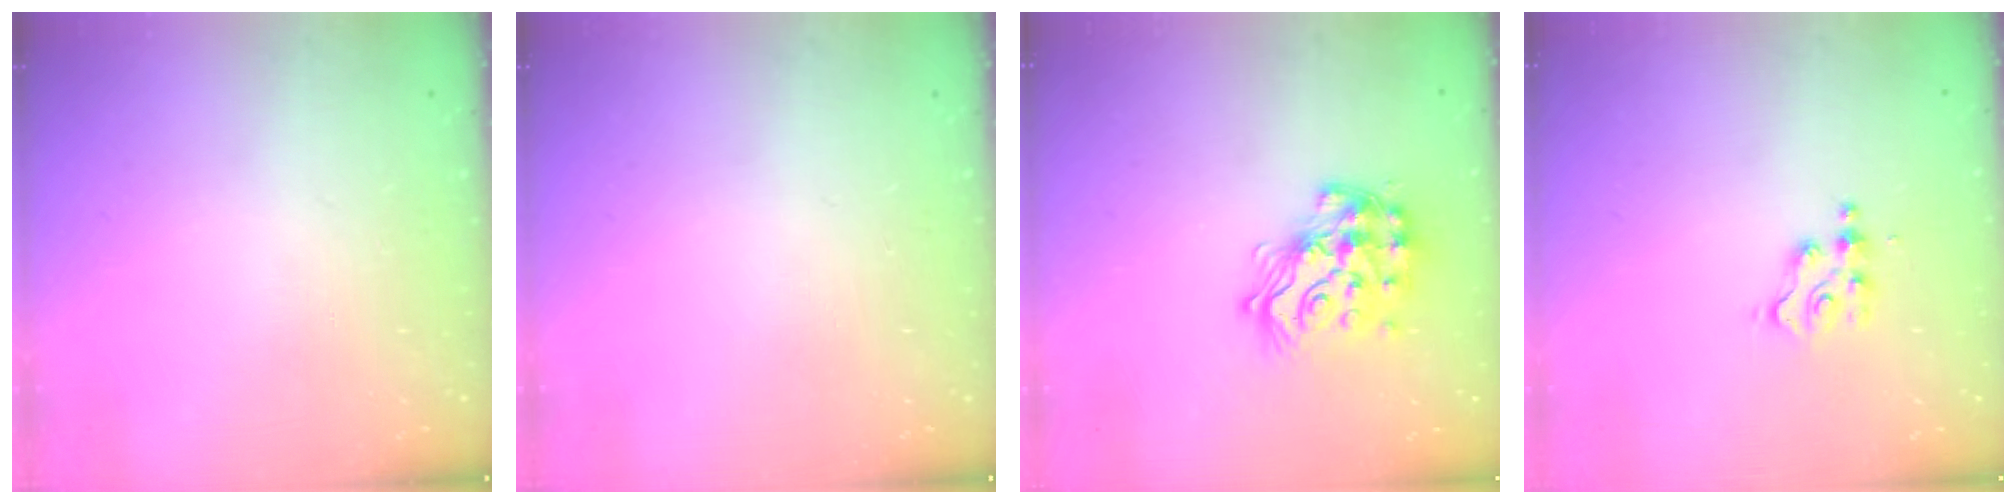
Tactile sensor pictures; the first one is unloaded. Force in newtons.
{"total": 0.0}
{"total": 18.2, "press": 18.1, "slide": 1.0}
{"total": 3.9, "press": 3.9, "slide": 0.5}